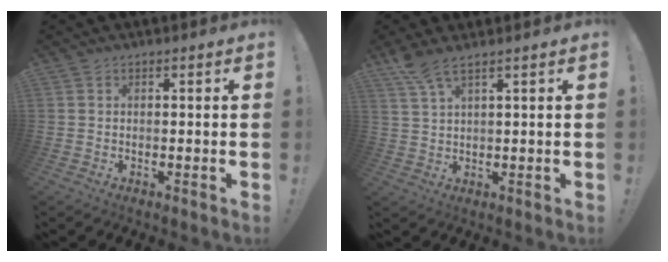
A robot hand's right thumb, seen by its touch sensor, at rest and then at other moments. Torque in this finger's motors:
{"motor_torque": [0.25, 0.43, 0.50, 0.47, 0.17]}